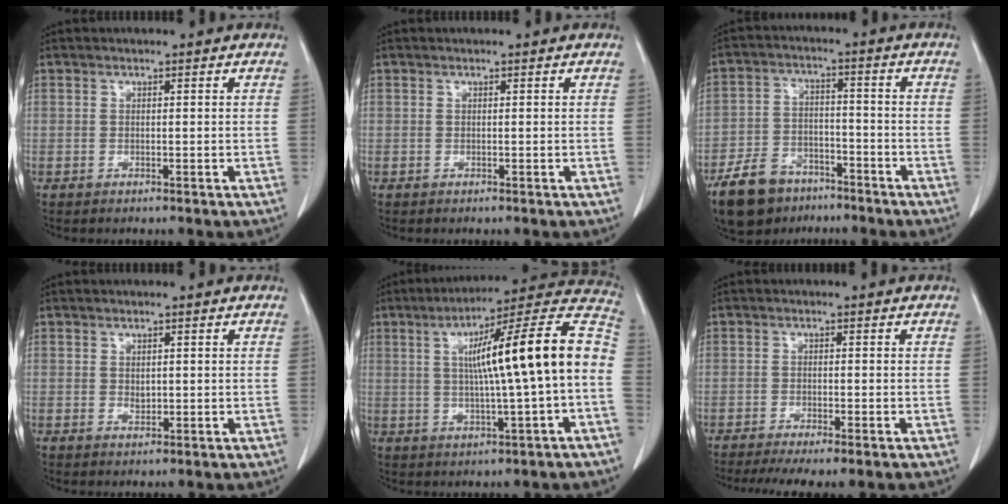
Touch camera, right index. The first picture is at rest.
{"total": 0.0}
{"total": 10.4, "force": [-7.7, 5.8, 4.0], "torque": [-0.091, 0.000, -0.134]}
{"total": 0.9, "force": [0.0, 0.6, 0.6], "torque": [-0.007, 0.001, 0.005]}
{"total": 17.9, "force": [0.7, 0.4, 17.9], "torque": [-0.260, 0.035, 0.005]}
{"total": 6.7, "force": [-5.2, 0.6, 4.3], "torque": [-0.064, -0.013, -0.080]}